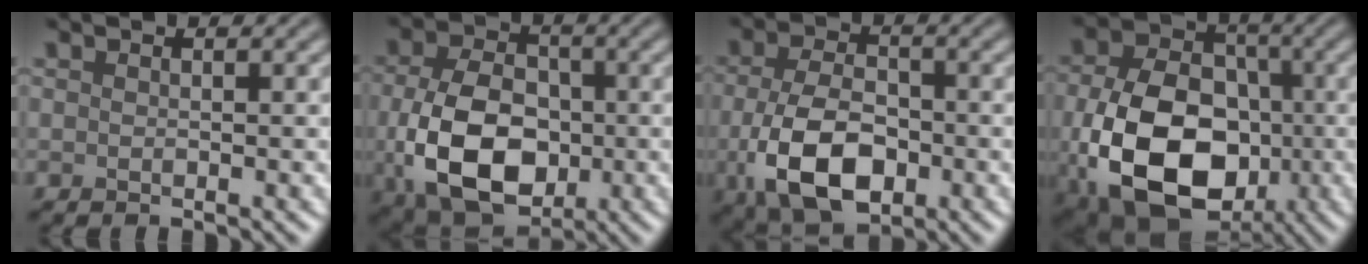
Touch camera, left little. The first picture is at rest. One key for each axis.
{"total": 10.6, "fx": -1.8, "fy": 7.1, "fz": 7.6, "tx": -0.161, "ty": -0.022, "tz": -0.031}
{"total": 8.3, "fx": -2.4, "fy": 4.8, "fz": 6.3, "tx": -0.141, "ty": -0.015, "tz": -0.046}
{"total": 14.4, "fx": -3.6, "fy": 10.1, "fz": 9.7, "tx": -0.193, "ty": -0.039, "tz": -0.060}